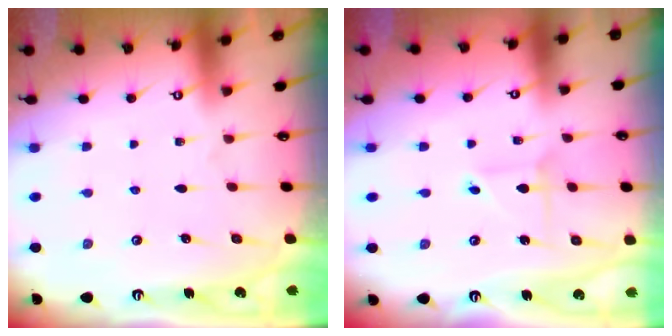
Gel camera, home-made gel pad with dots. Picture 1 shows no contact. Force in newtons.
{"total": 3.7, "press": 3.7, "slide": 0.3}